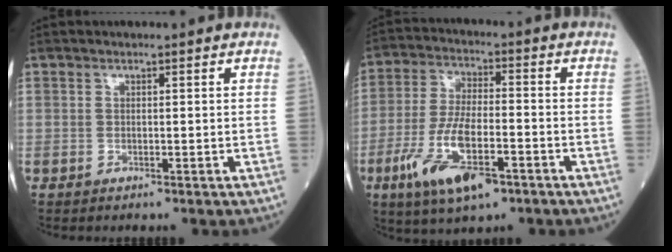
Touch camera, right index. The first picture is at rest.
{"total": 12.4, "force": [-5.8, 3.8, 10.3], "torque": [-0.209, -0.014, -0.101]}